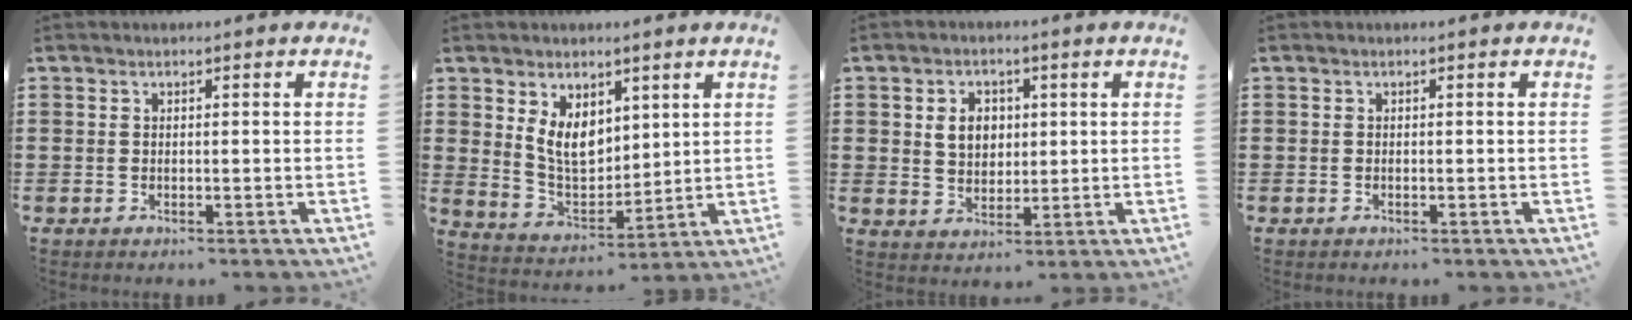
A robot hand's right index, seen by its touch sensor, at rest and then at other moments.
{"total": 7.0, "force": [3.4, 4.6, 4.0], "torque": [-0.086, -0.002, 0.064]}
{"total": 4.7, "force": [1.1, 3.8, 2.6], "torque": [-0.056, 0.011, 0.014]}
{"total": 0.0}